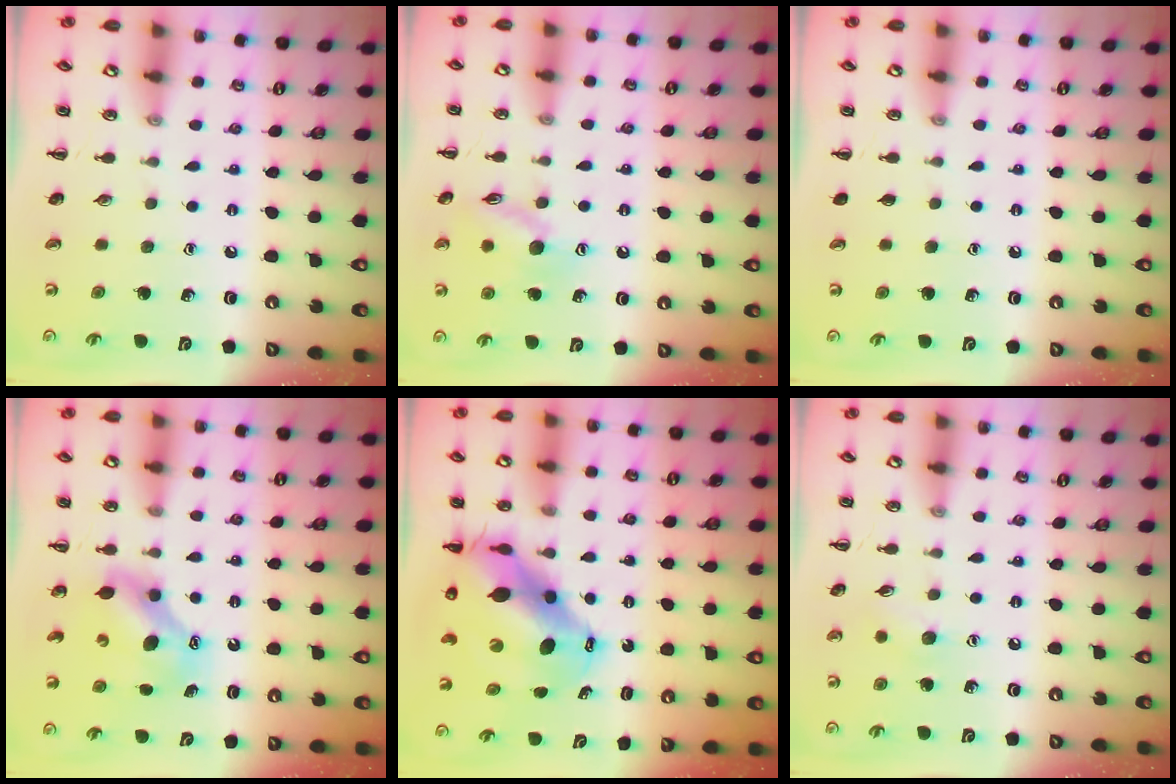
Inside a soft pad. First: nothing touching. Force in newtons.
{"total": 11.1, "press": 11.1, "slide": 1.0}
{"total": 0.0}
{"total": 7.1, "press": 7.0, "slide": 1.1}
{"total": 13.0, "press": 12.5, "slide": 3.4}
{"total": 5.8, "press": 5.6, "slide": 1.4}